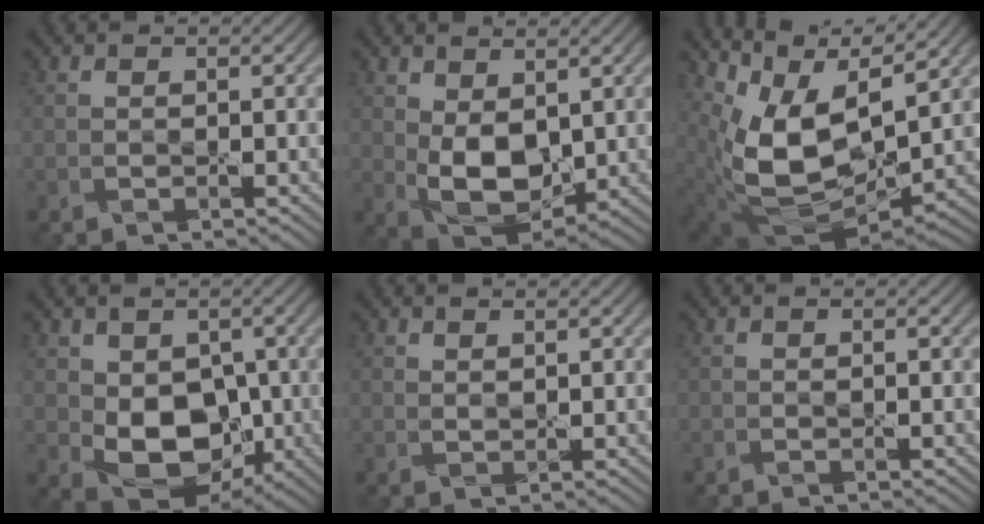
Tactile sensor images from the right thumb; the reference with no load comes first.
{"total": 7.7, "force": [0.9, 4.7, 6.0], "torque": [-0.129, -0.012, 0.022]}
{"total": 12.4, "force": [3.7, 6.9, 9.6], "torque": [-0.205, -0.019, 0.080]}
{"total": 9.4, "force": [-0.7, 6.8, 6.4], "torque": [-0.119, -0.026, -0.007]}
{"total": 0.9, "force": [0.8, 0.3, 0.4], "torque": [-0.013, -0.003, 0.017]}
{"total": 0.0}